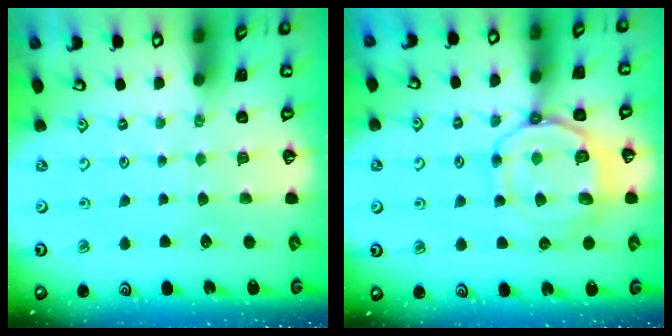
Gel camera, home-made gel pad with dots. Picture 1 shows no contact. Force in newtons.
{"total": 12.7, "press": 12.6, "slide": 1.4}